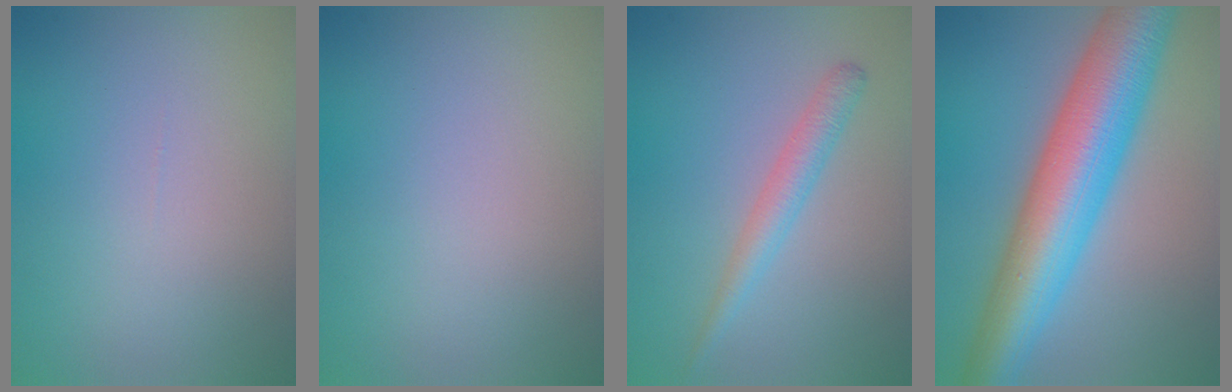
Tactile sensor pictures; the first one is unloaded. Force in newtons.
{"total": 0.0}
{"total": 2.3, "press": 2.3, "slide": 0.0}
{"total": 11.3, "press": 11.3, "slide": 0.1}